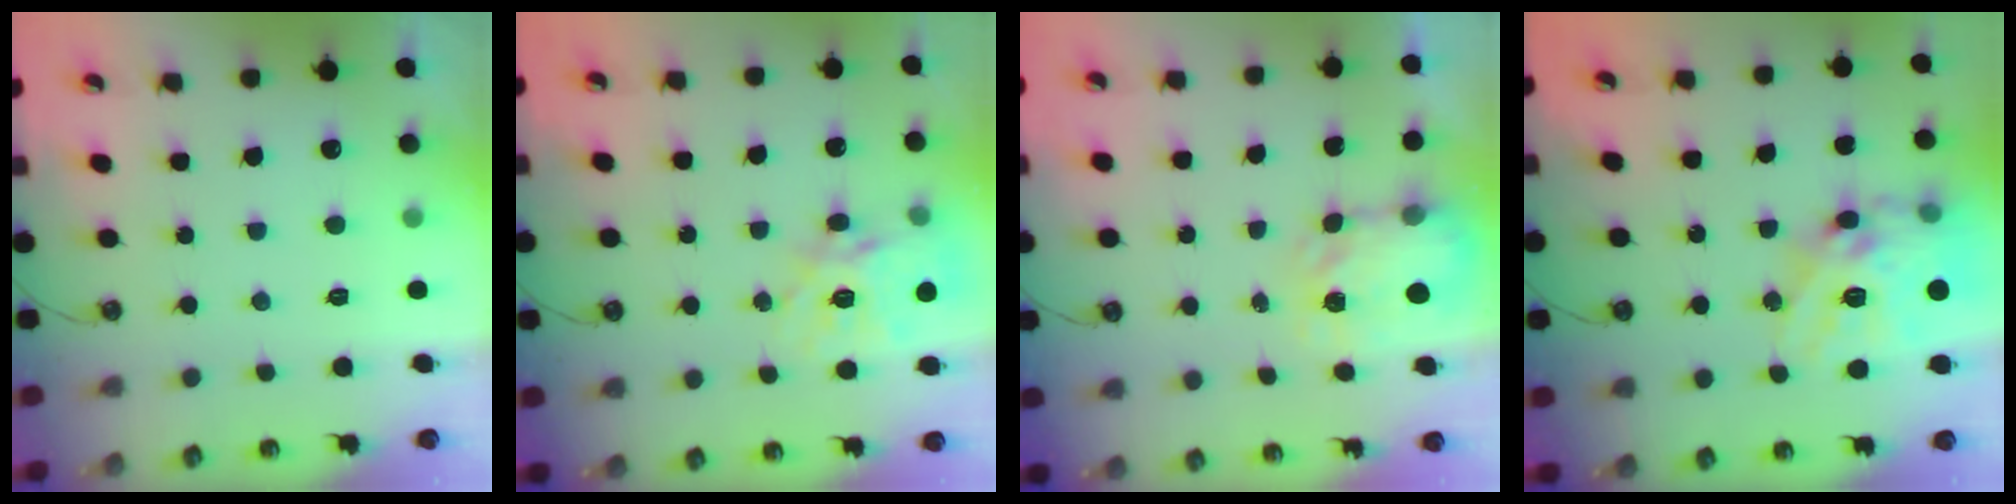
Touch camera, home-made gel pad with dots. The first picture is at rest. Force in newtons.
{"total": 16.8, "press": 16.7, "slide": 1.8}
{"total": 4.0, "press": 3.9, "slide": 0.6}
{"total": 20.7, "press": 20.6, "slide": 2.1}